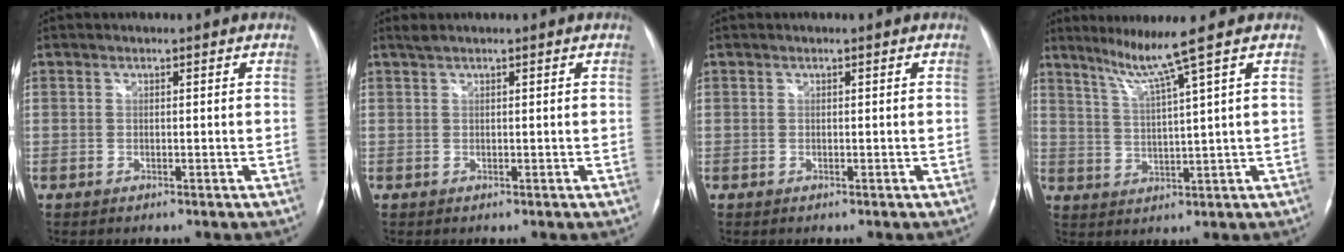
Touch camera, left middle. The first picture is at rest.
{"total": 0.9, "force": [0.8, -0.1, 0.5], "torque": [-0.018, 0.014, 0.022]}
{"total": 0.0}
{"total": 6.7, "force": [4.3, -2.6, 4.3], "torque": [-0.082, -0.012, 0.085]}